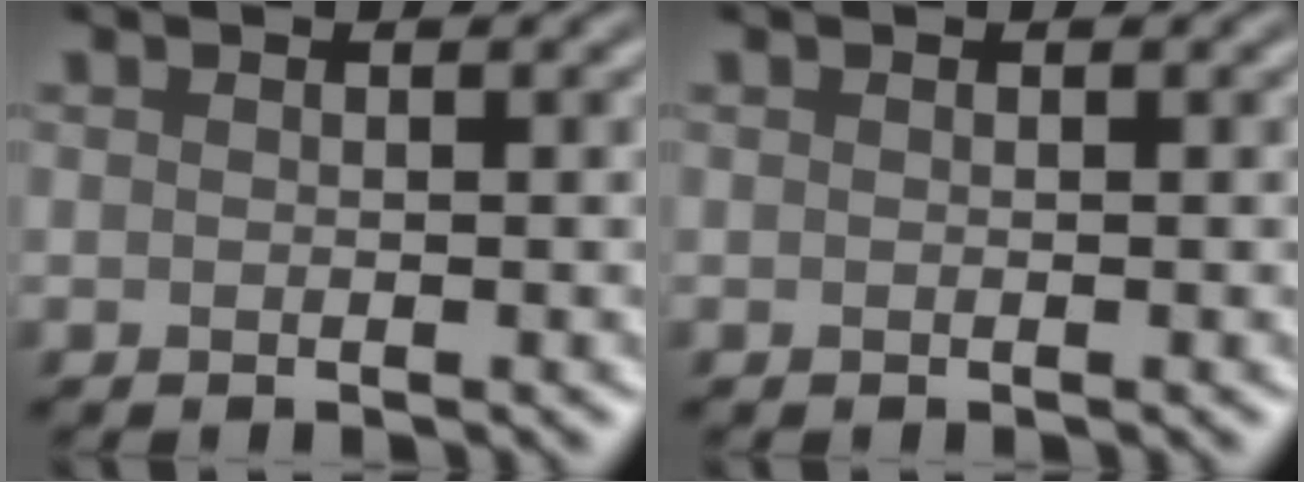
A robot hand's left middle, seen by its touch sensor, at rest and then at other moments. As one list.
[{"total": 0.0}]